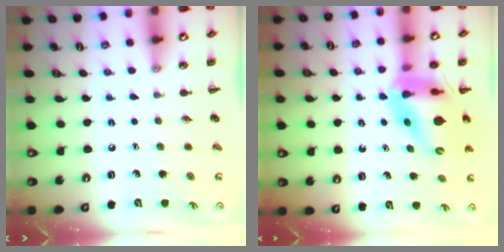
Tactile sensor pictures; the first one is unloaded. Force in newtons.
{"total": 12.6, "press": 12.0, "slide": 3.9}